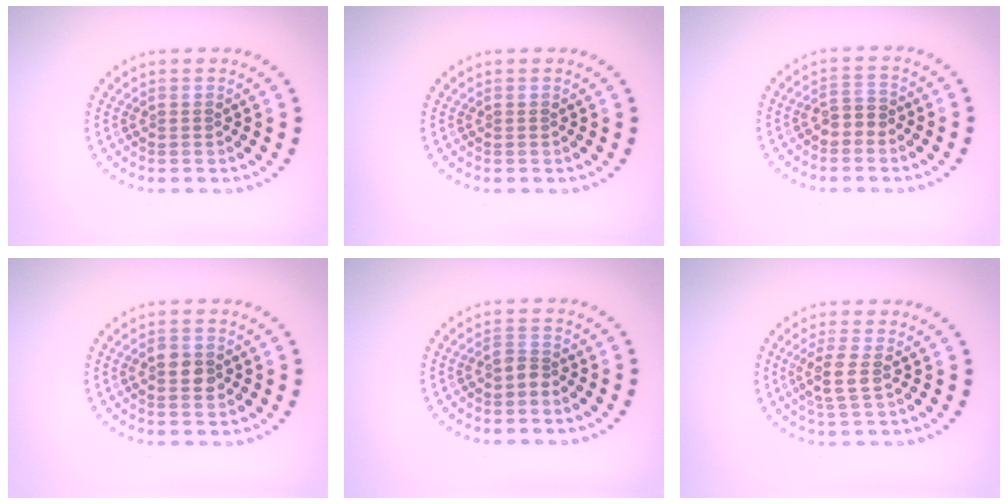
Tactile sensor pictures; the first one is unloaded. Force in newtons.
{"total": 0.0}
{"total": 1.6, "press": 1.3, "slide": 0.8}
{"total": 2.6, "press": 2.6, "slide": 0.1}
{"total": 1.5, "press": 1.2, "slide": 1.0}
{"total": 2.4, "press": 2.0, "slide": 1.3}